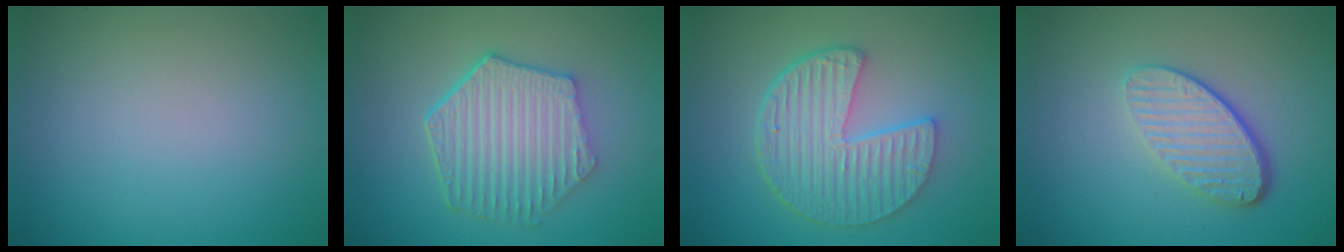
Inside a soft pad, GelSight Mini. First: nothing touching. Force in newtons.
{"total": 6.1, "press": 4.8, "slide": 3.8}
{"total": 6.4, "press": 4.8, "slide": 4.2}
{"total": 4.5, "press": 3.2, "slide": 3.2}